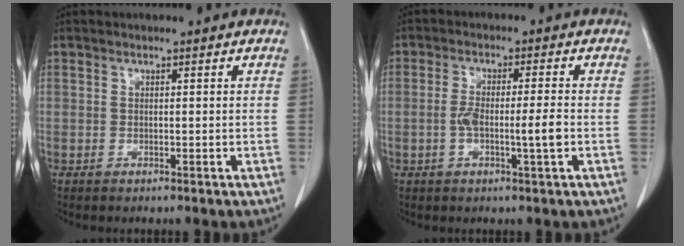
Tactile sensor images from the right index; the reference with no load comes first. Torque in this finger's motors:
{"motor_torque": [0.16, -0.01, 0.14, 0.03]}